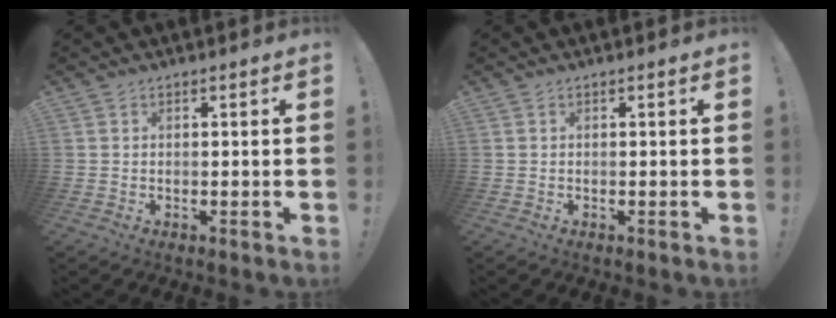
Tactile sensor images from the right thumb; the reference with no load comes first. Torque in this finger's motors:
{"motor_torque": [0.00, 0.00, 0.00, 0.00, 0.00]}